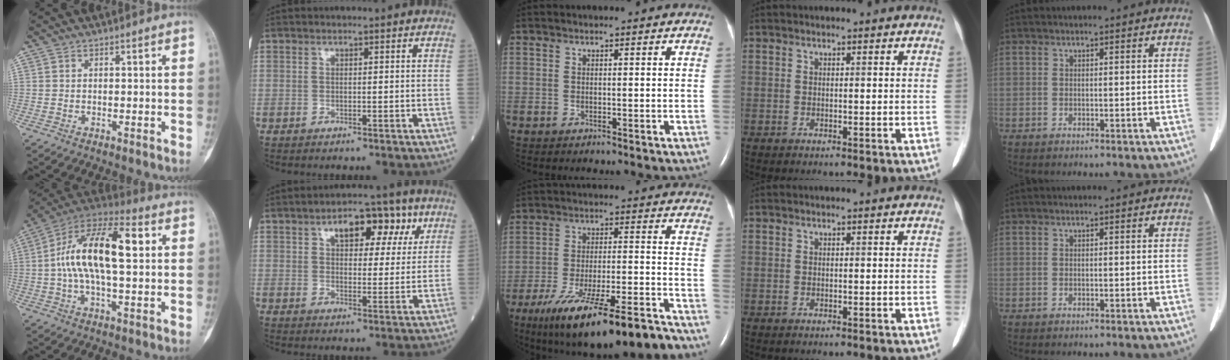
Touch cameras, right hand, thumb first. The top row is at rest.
{"thumb": {"total": 18.1, "force": [2.5, 7.9, 16.1], "torque": [-0.284, 0.035, 0.033]}, "index": {"total": 9.8, "force": [4.9, 4.8, 7.0], "torque": [-0.093, 0.024, 0.069]}, "middle": {"total": 20.7, "force": [-15.7, 3.1, 13.2], "torque": [-0.175, -0.003, -0.243]}}